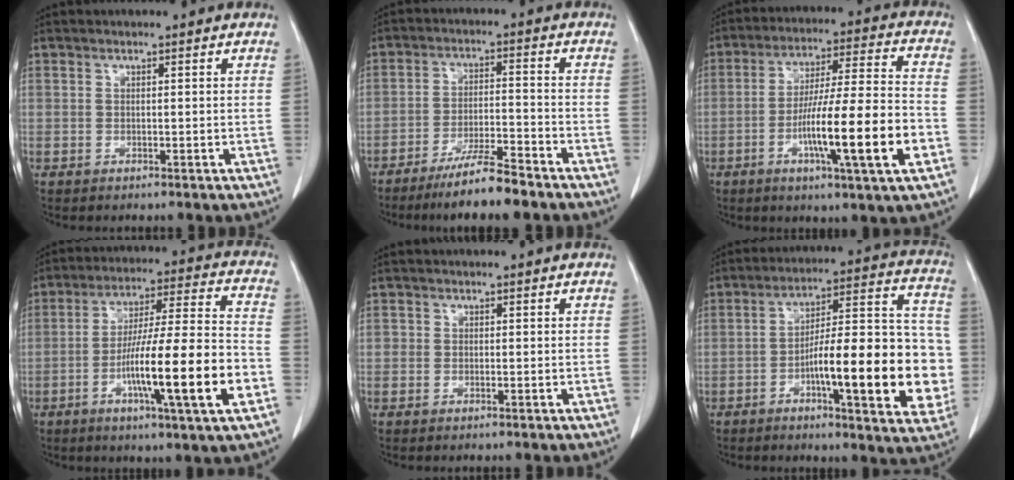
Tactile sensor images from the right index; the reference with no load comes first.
{"total": 8.6, "force": [-6.9, 0.0, 5.1], "torque": [-0.086, -0.023, -0.122]}
{"total": 16.7, "force": [-5.3, 0.4, 15.8], "torque": [-0.272, -0.006, -0.088]}
{"total": 17.9, "force": [-5.6, 0.4, 17.0], "torque": [-0.281, -0.004, -0.092]}
{"total": 0.7, "force": [-0.1, 0.6, 0.3], "torque": [-0.002, 0.002, -0.003]}
{"total": 20.3, "force": [-4.6, 4.2, 19.3], "torque": [-0.241, 0.027, -0.062]}